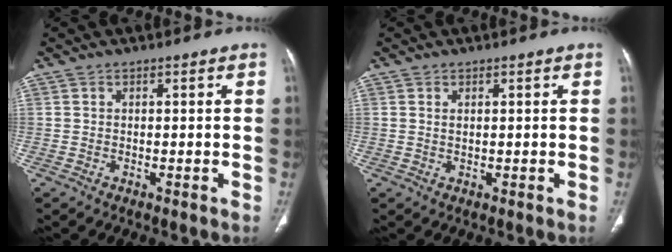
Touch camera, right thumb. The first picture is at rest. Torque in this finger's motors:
{"motor_torque": [-0.11, -0.08, -0.13, -0.20, -0.03]}